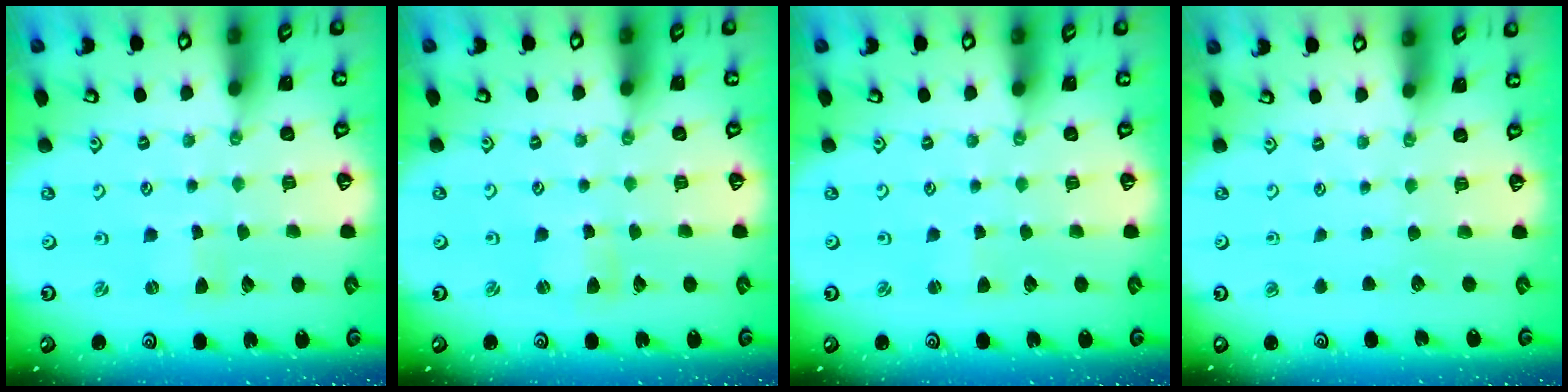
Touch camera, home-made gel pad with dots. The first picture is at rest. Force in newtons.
{"total": 1.3, "press": 1.3, "slide": 0.1}
{"total": 1.1, "press": 1.1, "slide": 0.2}
{"total": 0.0}